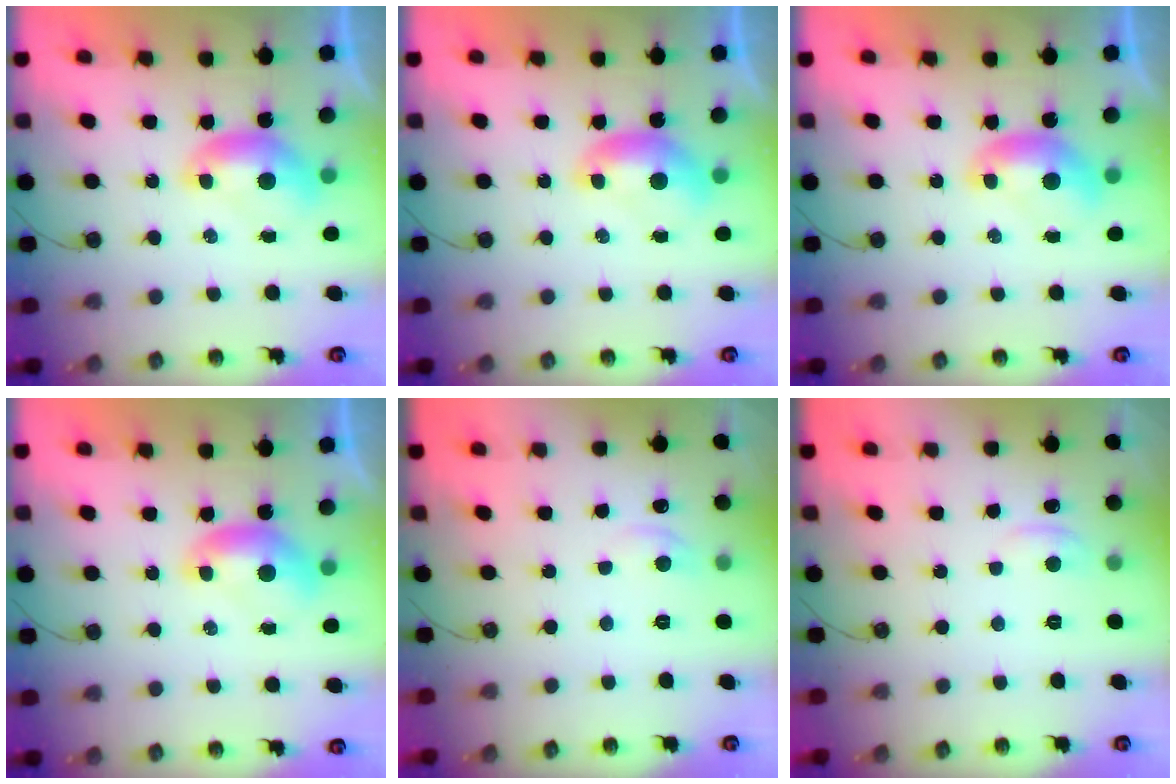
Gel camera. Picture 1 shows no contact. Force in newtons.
{"total": 0.0}
{"total": 0.0}
{"total": 0.0}
{"total": 1.3, "press": 1.0, "slide": 0.7}
{"total": 0.8, "press": 0.0, "slide": 0.8}